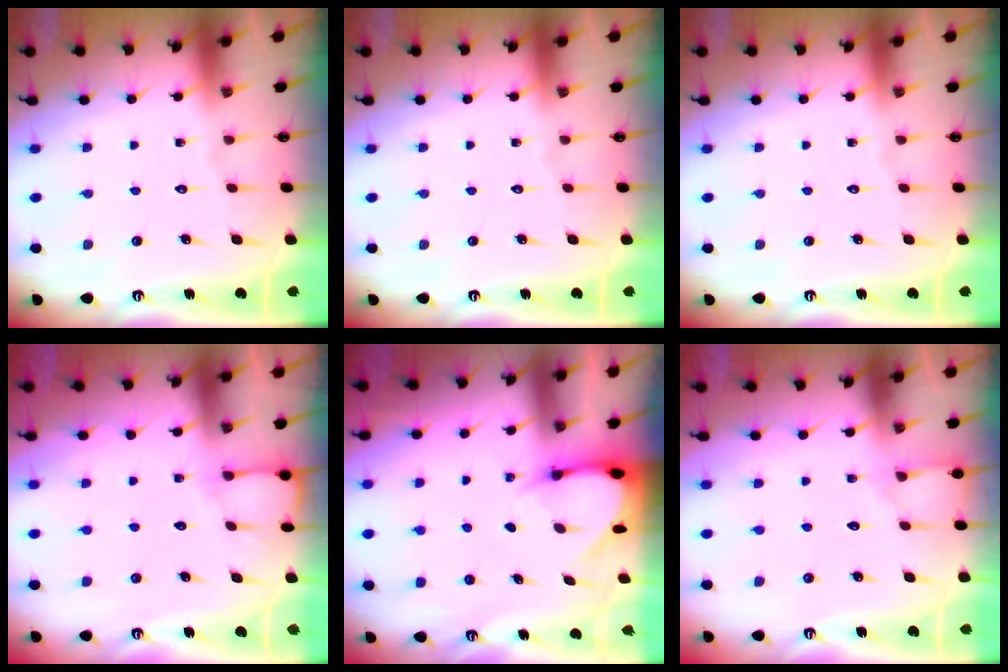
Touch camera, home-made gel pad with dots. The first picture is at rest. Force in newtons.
{"total": 0.0}
{"total": 0.0}
{"total": 4.3, "press": 4.3, "slide": 0.4}
{"total": 3.5, "press": 3.5, "slide": 0.3}
{"total": 5.4, "press": 5.4, "slide": 0.6}